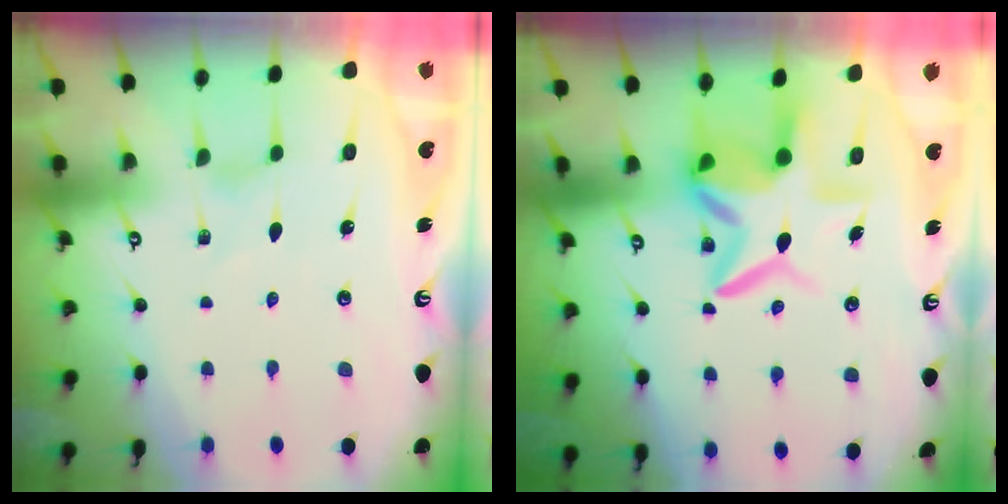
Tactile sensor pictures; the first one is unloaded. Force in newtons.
{"total": 11.4, "press": 11.3, "slide": 1.5}